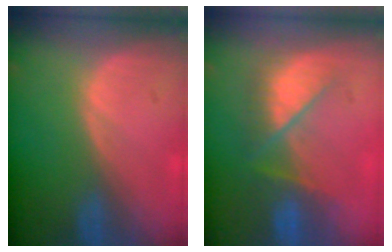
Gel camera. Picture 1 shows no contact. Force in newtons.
{"total": 7.5, "press": 7.2, "slide": 1.8}